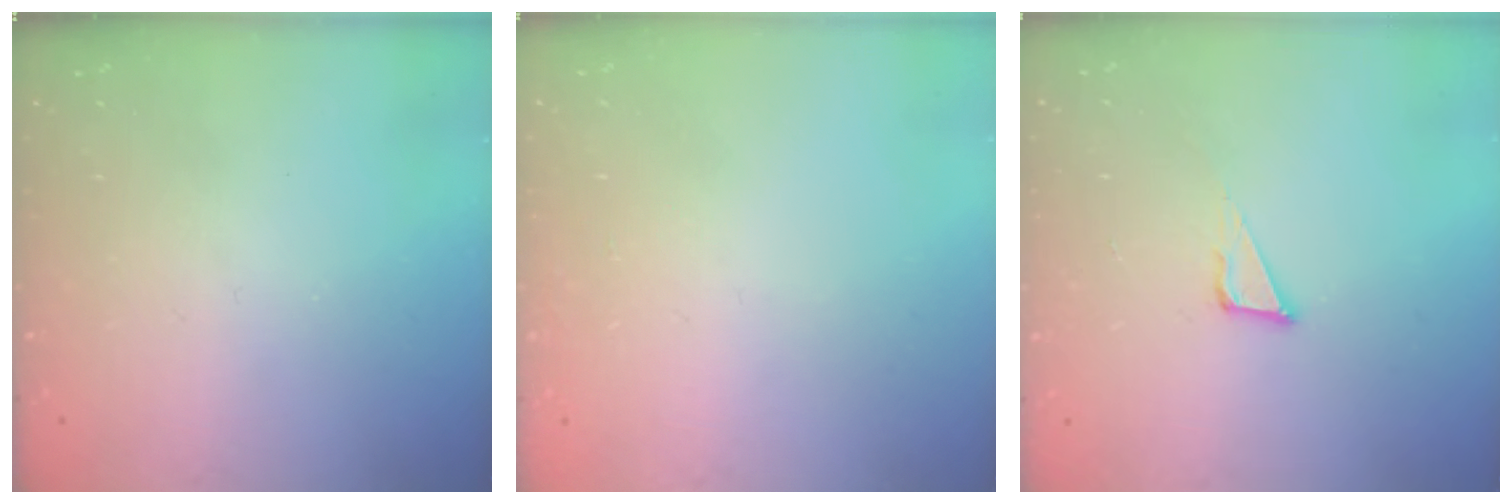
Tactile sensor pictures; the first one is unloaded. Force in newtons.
{"total": 0.9, "press": 0.9, "slide": 0.0}
{"total": 5.1, "press": 5.0, "slide": 0.9}